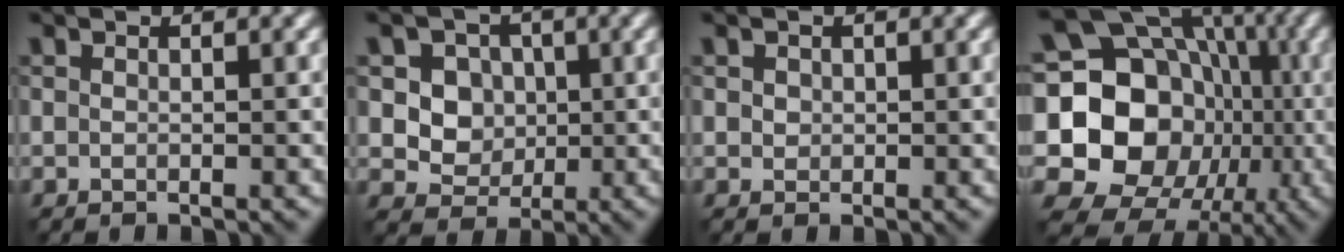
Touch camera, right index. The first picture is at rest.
{"total": 5.1, "force": [0.9, 4.5, 2.2], "torque": [-0.035, -0.004, 0.016]}
{"total": 0.8, "force": [0.2, 0.7, 0.2], "torque": [-0.004, -0.005, 0.006]}
{"total": 19.8, "force": [-1.3, 16.9, 10.3], "torque": [-0.161, 0.001, -0.052]}